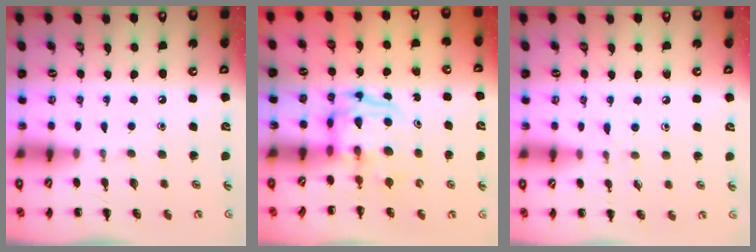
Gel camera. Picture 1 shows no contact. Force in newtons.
{"total": 4.0, "press": 3.9, "slide": 0.4}
{"total": 4.7, "press": 4.2, "slide": 2.0}